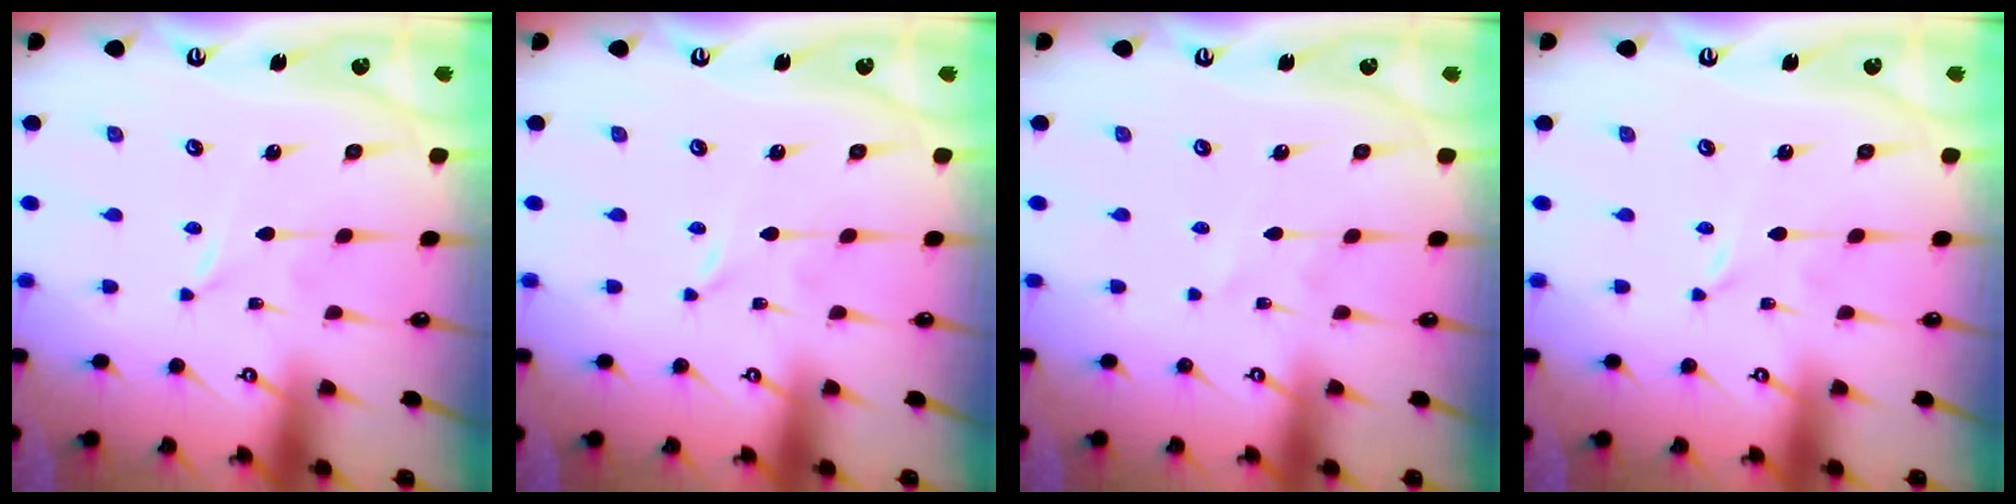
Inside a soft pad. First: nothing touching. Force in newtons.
{"total": 0.0}
{"total": 1.3, "press": 1.3, "slide": 0.1}
{"total": 0.0}